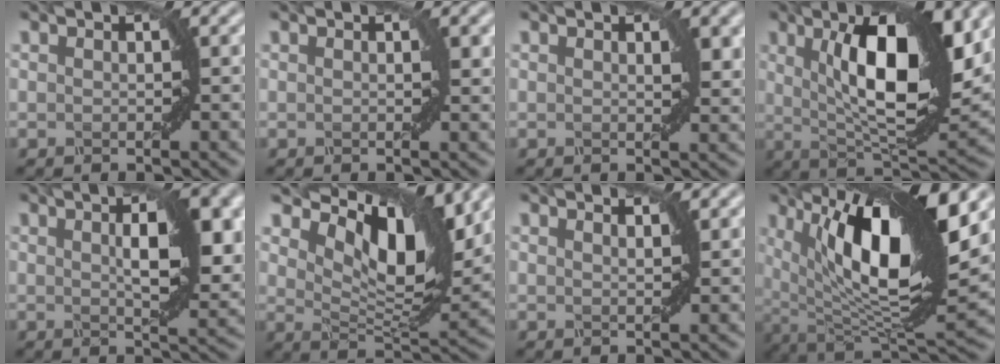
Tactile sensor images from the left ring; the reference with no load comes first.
{"total": 0.7, "force": [0.4, 0.2, 0.6], "torque": [-0.007, 0.000, 0.007]}
{"total": 1.7, "force": [0.9, 0.6, 1.3], "torque": [-0.014, -0.002, 0.017]}
{"total": 11.2, "force": [3.1, 3.6, 10.2], "torque": [-0.158, -0.006, 0.053]}
{"total": 6.9, "force": [1.5, 2.2, 6.3], "torque": [-0.084, 0.005, 0.026]}
{"total": 9.6, "force": [5.2, 4.1, 7.0], "torque": [-0.114, 0.002, 0.094]}
{"total": 1.2, "force": [1.0, 0.3, 0.5], "torque": [0.001, -0.003, 0.008]}
{"total": 14.0, "force": [4.3, 5.1, 12.3], "torque": [-0.208, 0.001, 0.076]}